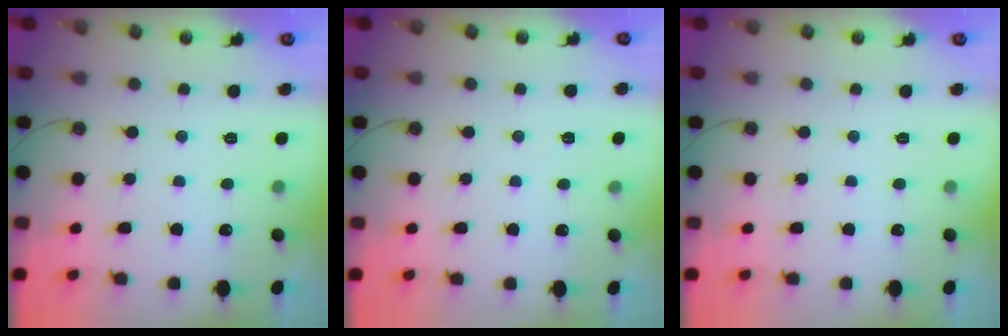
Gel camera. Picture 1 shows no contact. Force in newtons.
{"total": 5.0, "press": 2.4, "slide": 4.4}
{"total": 0.0}